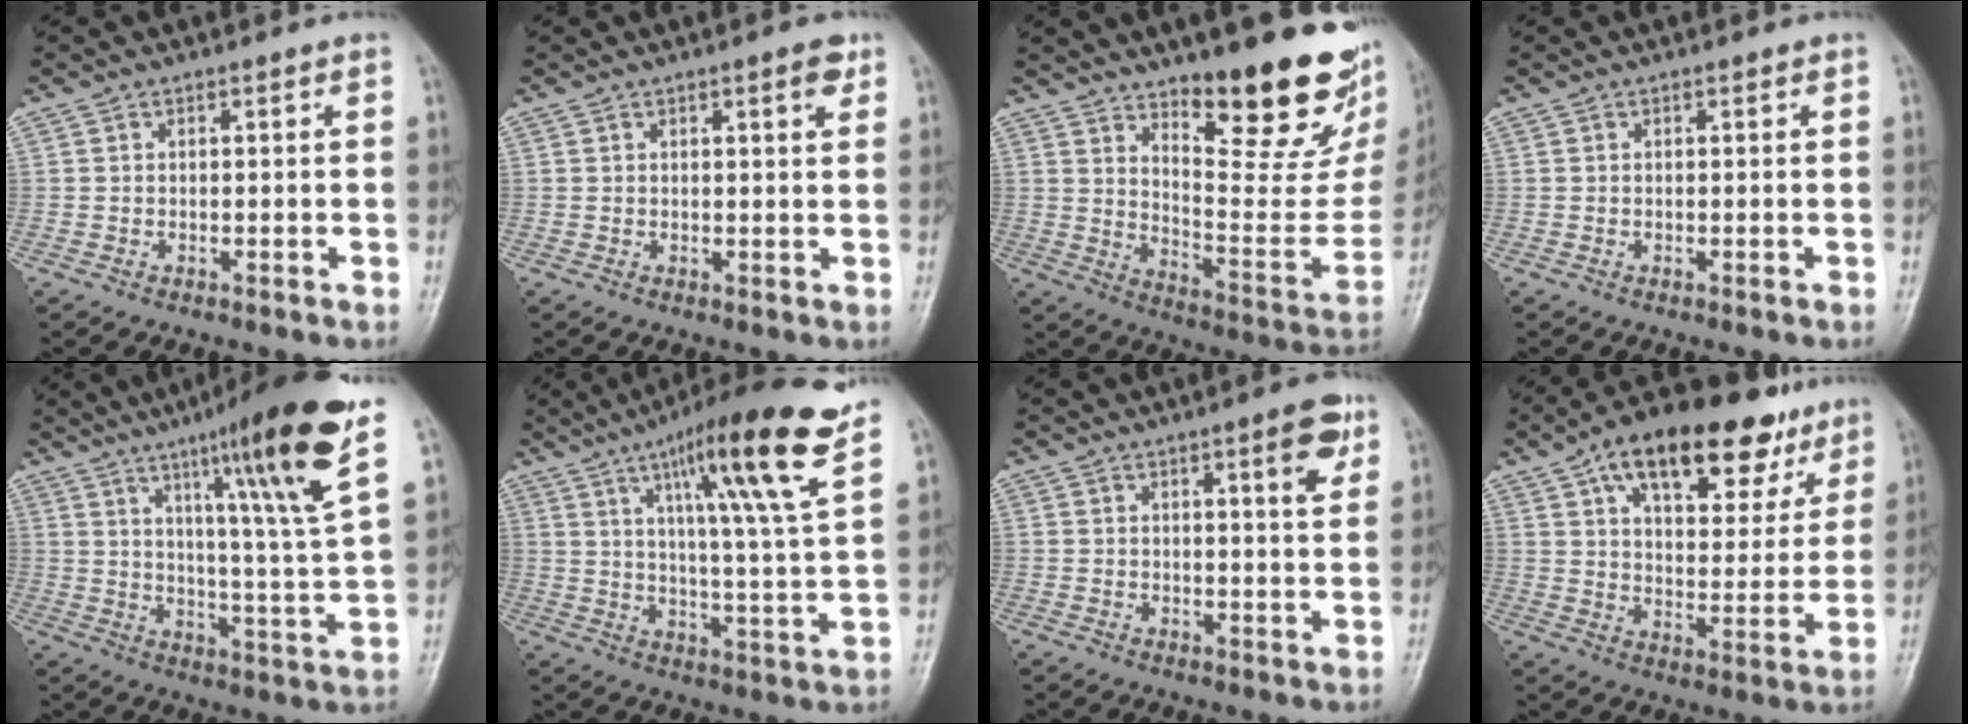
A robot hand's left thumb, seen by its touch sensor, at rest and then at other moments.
{"total": 2.8, "force": [1.6, 0.8, 2.2], "torque": [-0.025, -0.005, 0.018]}
{"total": 24.6, "force": [15.5, 7.5, 17.5], "torque": [-0.200, -0.098, 0.234]}
{"total": 0.0}
{"total": 19.4, "force": [10.4, 0.8, 16.4], "torque": [-0.230, -0.048, 0.152]}
{"total": 18.1, "force": [10.5, 0.9, 14.7], "torque": [-0.216, -0.048, 0.157]}
{"total": 6.0, "force": [3.0, 1.3, 5.0], "torque": [-0.058, -0.013, 0.037]}
{"total": 22.9, "force": [13.2, 10.8, 15.2], "torque": [-0.189, -0.014, 0.202]}